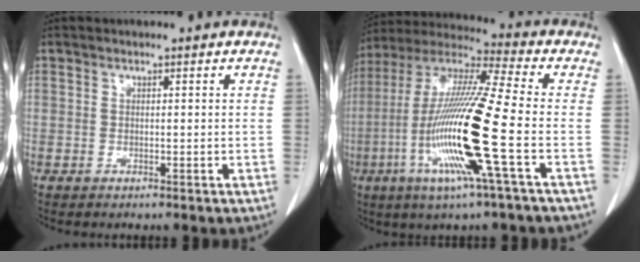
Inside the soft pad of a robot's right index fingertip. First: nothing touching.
{"total": 18.8, "force": [-5.0, -0.5, 18.1], "torque": [-0.373, -0.018, -0.108]}